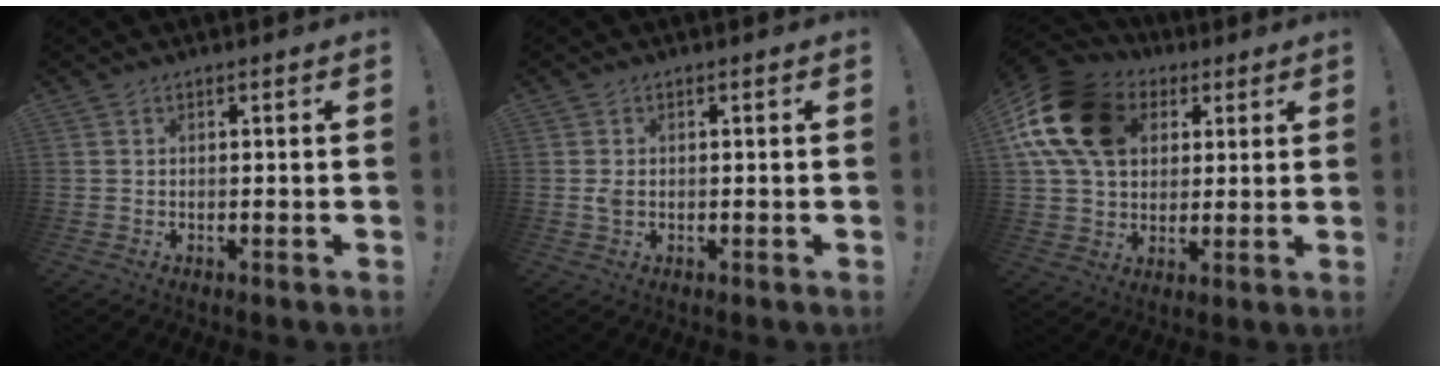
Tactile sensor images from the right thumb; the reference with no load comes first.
{"total": 1.4, "force": [-0.2, 1.0, 1.0], "torque": [-0.015, 0.003, -0.004]}
{"total": 19.8, "force": [6.1, 14.6, 11.9], "torque": [-0.207, -0.015, 0.117]}